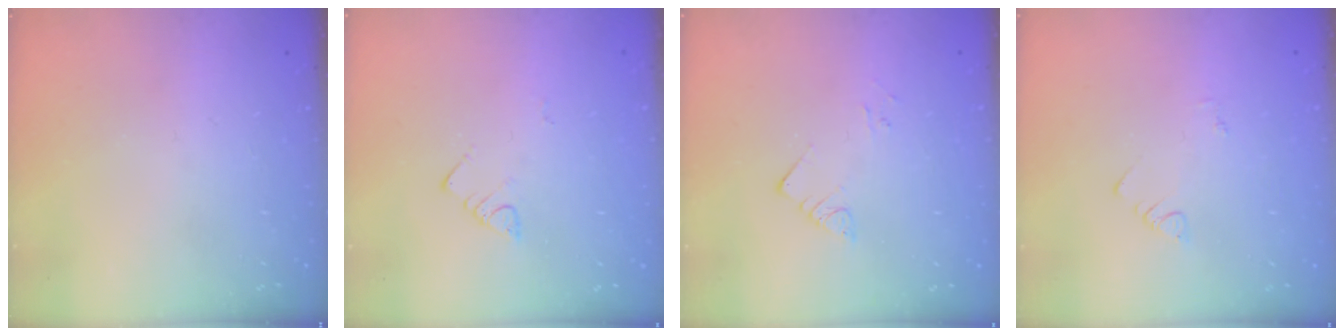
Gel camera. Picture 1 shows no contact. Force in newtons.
{"total": 2.7, "press": 2.6, "slide": 0.5}
{"total": 3.3, "press": 3.3, "slide": 0.2}
{"total": 1.1, "press": 1.1, "slide": 0.3}